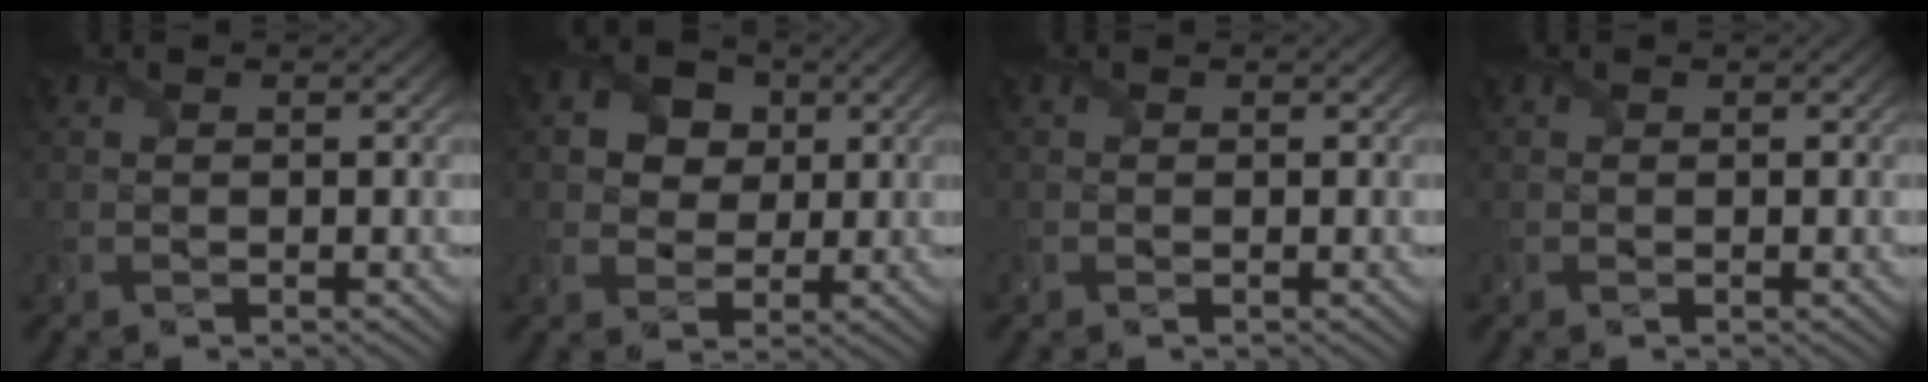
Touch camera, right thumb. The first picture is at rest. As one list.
[{"total": 6.3, "force": [2.1, 5.2, 2.8], "torque": [-0.085, 0.008, 0.024]}, {"total": 0.0}, {"total": 0.0}]